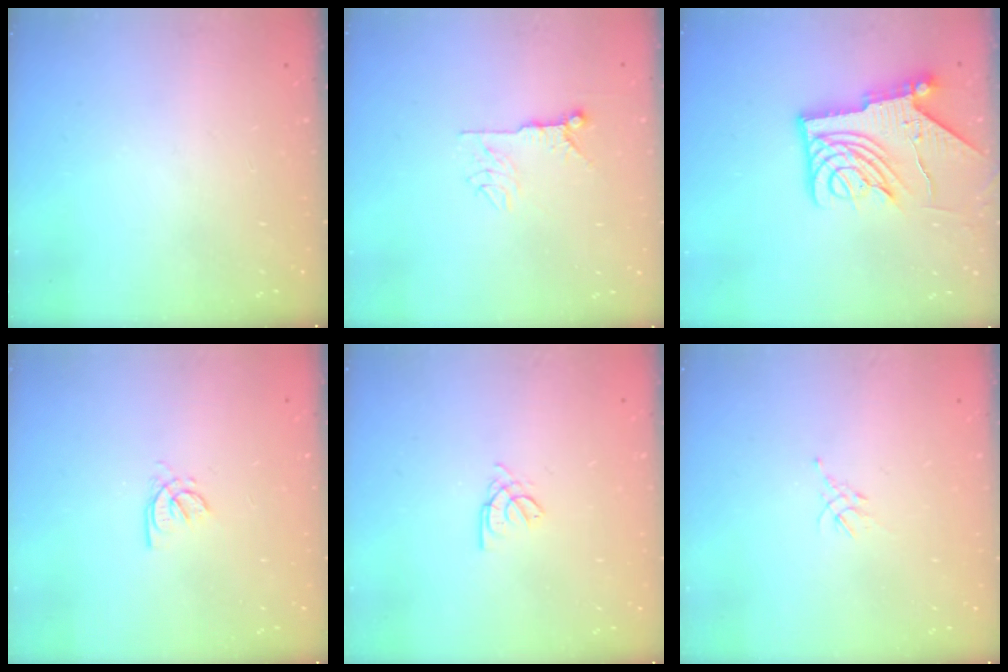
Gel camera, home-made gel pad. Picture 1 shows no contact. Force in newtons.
{"total": 7.2, "press": 7.2, "slide": 0.5}
{"total": 13.5, "press": 13.4, "slide": 1.6}
{"total": 1.6, "press": 1.6, "slide": 0.3}
{"total": 2.3, "press": 2.3, "slide": 0.5}
{"total": 3.1, "press": 3.0, "slide": 0.8}